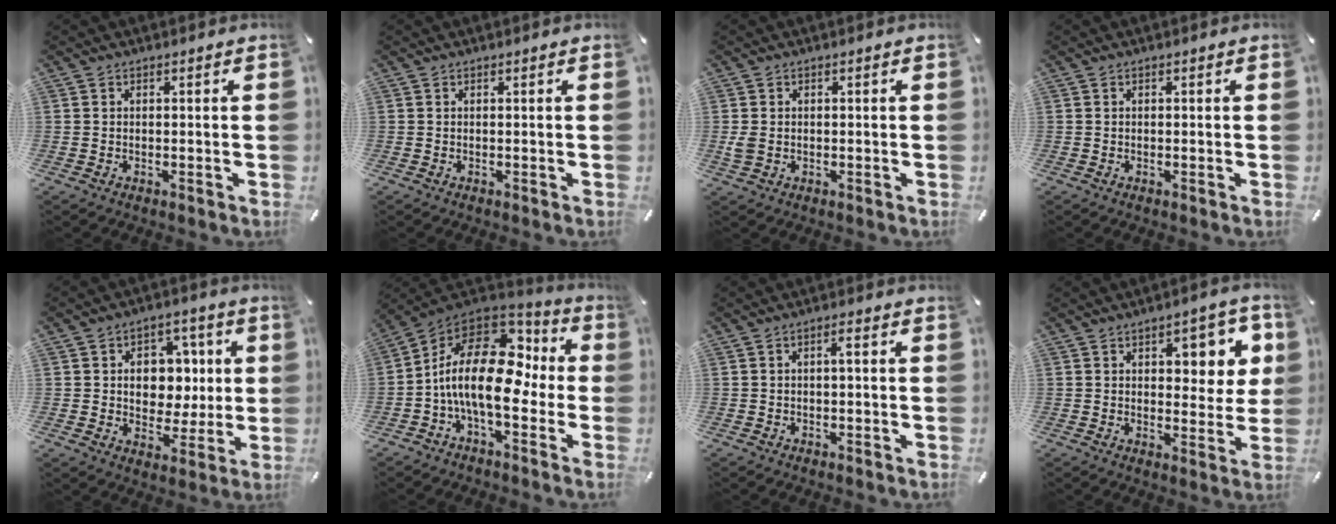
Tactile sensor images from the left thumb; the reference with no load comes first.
{"total": 0.0}
{"total": 2.4, "force": [-0.2, 1.9, 1.5], "torque": [-0.025, 0.006, -0.004]}
{"total": 0.0}
{"total": 9.8, "force": [1.0, 8.5, 4.6], "torque": [-0.065, 0.003, 0.021]}
{"total": 19.3, "force": [-0.7, 9.6, 16.7], "torque": [-0.323, -0.003, -0.011]}
{"total": 1.9, "force": [0.0, 0.6, 1.8], "torque": [-0.036, 0.008, -0.003]}
{"total": 10.0, "force": [3.7, 5.5, 7.5], "torque": [-0.078, -0.017, 0.053]}